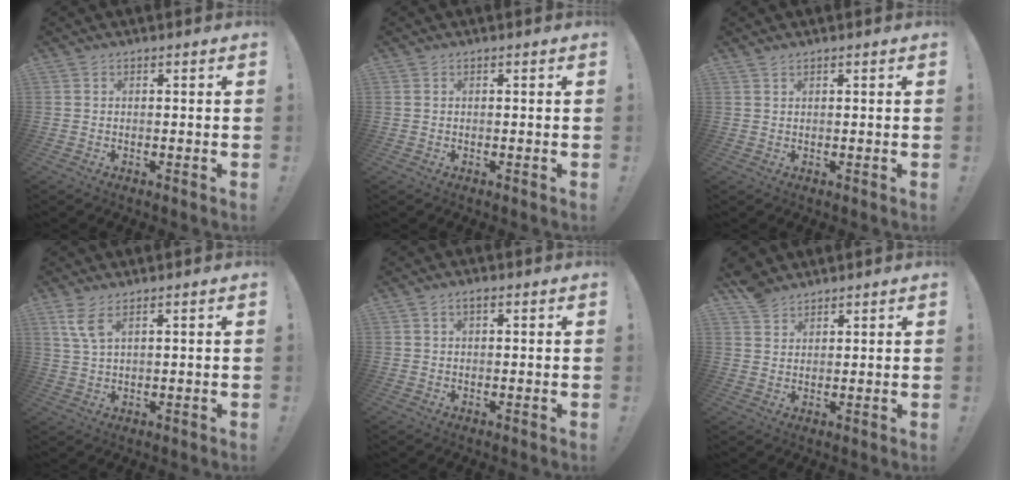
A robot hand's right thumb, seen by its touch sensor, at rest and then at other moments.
{"total": 0.0}
{"total": 1.0, "force": [0.9, 0.2, 0.5], "torque": [-0.018, 0.003, 0.018]}
{"total": 5.7, "force": [3.3, 1.7, 4.3], "torque": [-0.088, -0.010, 0.061]}
{"total": 2.1, "force": [1.0, 0.9, 1.6], "torque": [-0.030, 0.002, 0.017]}
{"total": 5.2, "force": [4.4, 2.4, 1.3], "torque": [-0.021, -0.027, 0.086]}